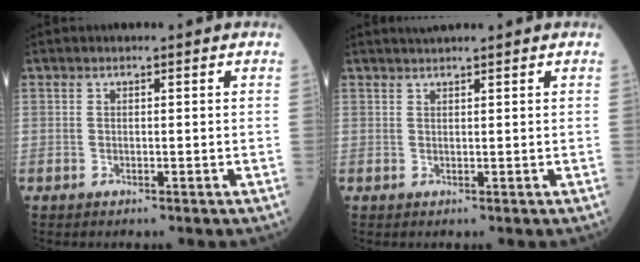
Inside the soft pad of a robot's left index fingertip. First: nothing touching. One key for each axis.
{"total": 2.7, "fx": 2.4, "fy": -0.2, "fz": 1.2, "tx": -0.012, "ty": 0.023, "tz": 0.043}